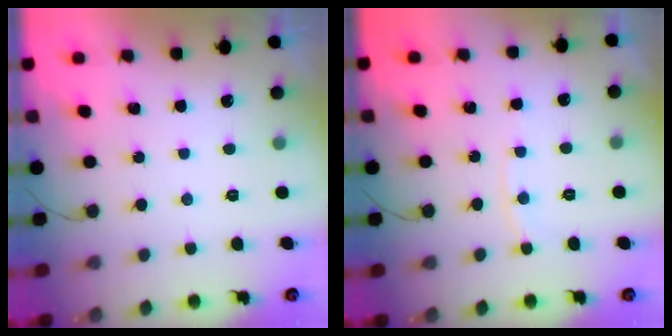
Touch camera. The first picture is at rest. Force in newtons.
{"total": 3.0, "press": 2.9, "slide": 0.4}